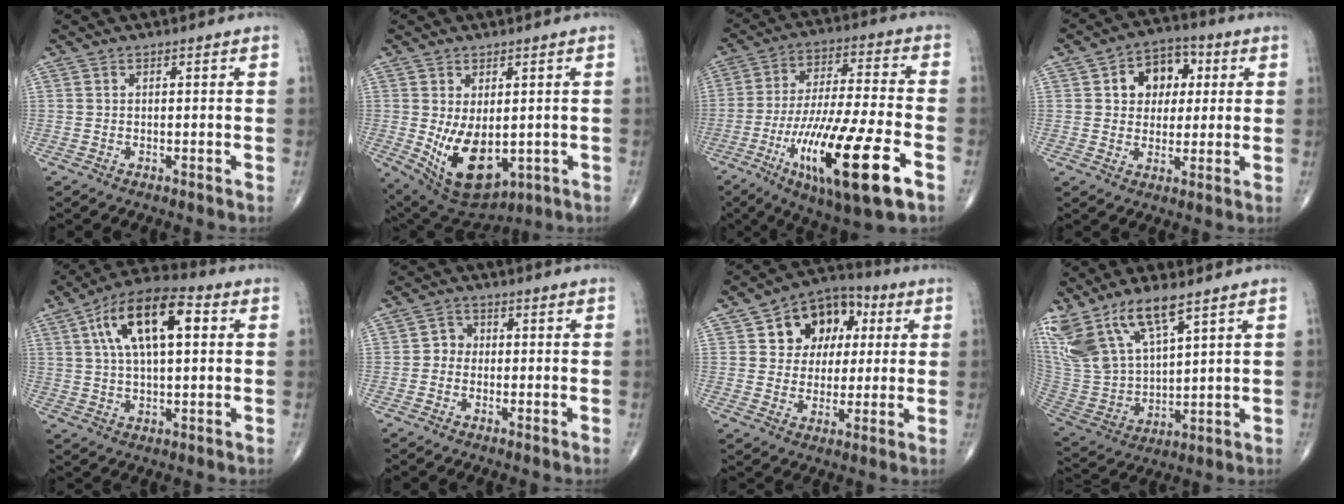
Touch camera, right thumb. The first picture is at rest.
{"total": 12.1, "force": [-1.4, 6.9, 9.8], "torque": [-0.154, -0.014, 0.007]}
{"total": 22.2, "force": [-9.0, 4.7, 19.7], "torque": [-0.385, 0.007, -0.149]}
{"total": 10.0, "force": [2.6, 7.6, 6.0], "torque": [-0.042, 0.007, 0.035]}
{"total": 15.8, "force": [4.5, 6.8, 13.5], "torque": [-0.229, 0.018, 0.070]}
{"total": 2.6, "force": [-0.4, 2.4, 1.1], "torque": [0.001, 0.009, -0.017]}
{"total": 13.5, "force": [4.2, 10.4, 7.6], "torque": [-0.061, 0.005, 0.061]}
{"total": 18.0, "force": [11.2, 7.1, 12.1], "torque": [-0.248, -0.041, 0.237]}